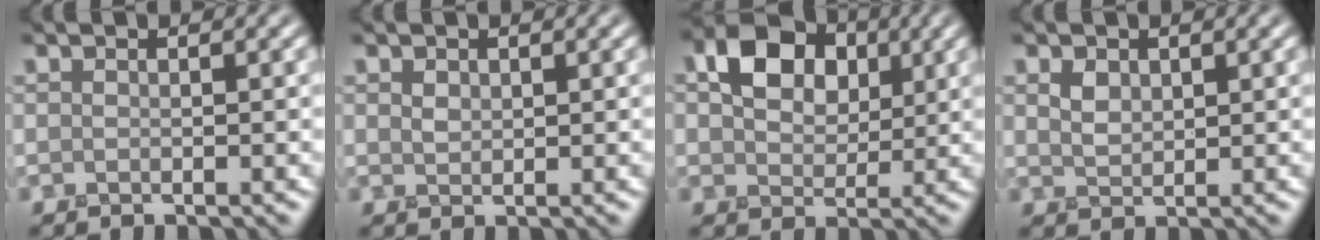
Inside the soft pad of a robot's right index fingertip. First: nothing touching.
{"total": 1.0, "force": [0.5, 0.8, 0.6], "torque": [-0.011, -0.003, 0.010]}
{"total": 6.6, "force": [1.8, 5.0, 4.0], "torque": [-0.084, -0.003, 0.017]}
{"total": 1.4, "force": [0.5, 1.0, 0.8], "torque": [-0.018, -0.005, 0.013]}